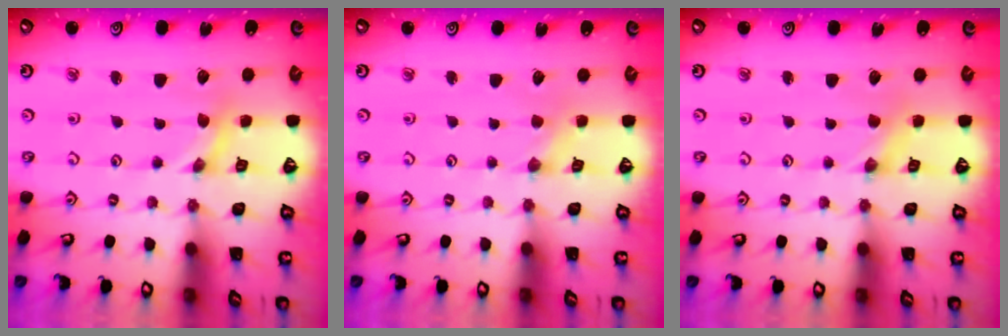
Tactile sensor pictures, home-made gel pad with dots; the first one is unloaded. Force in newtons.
{"total": 0.0}
{"total": 1.3, "press": 1.2, "slide": 0.3}